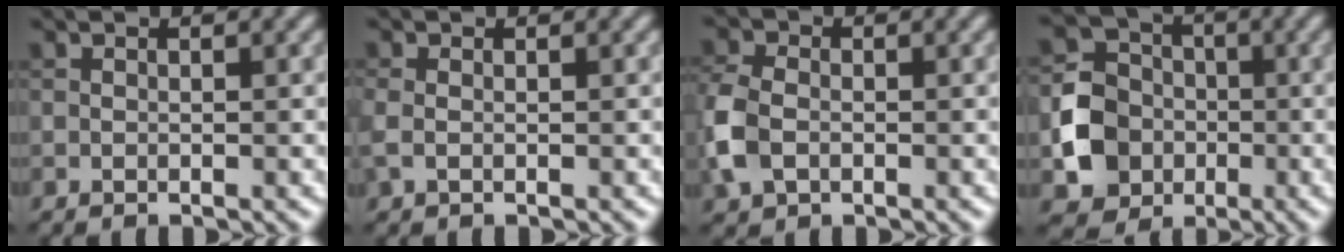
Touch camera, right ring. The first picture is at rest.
{"total": 1.1, "force": [-0.1, 0.7, 0.9], "torque": [-0.024, -0.001, -0.005]}
{"total": 4.9, "force": [-1.3, 3.6, 3.1], "torque": [-0.085, 0.001, -0.035]}
{"total": 6.4, "force": [-1.7, 5.7, 2.5], "torque": [-0.049, 0.001, -0.039]}